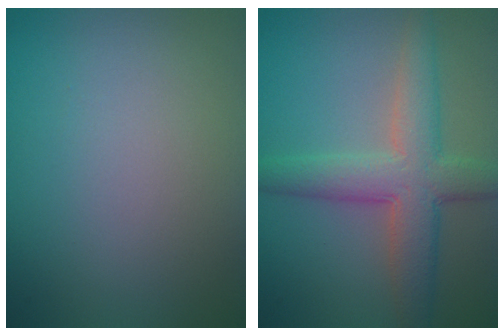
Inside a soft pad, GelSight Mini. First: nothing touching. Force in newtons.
{"total": 5.7, "press": 5.7, "slide": 0.2}